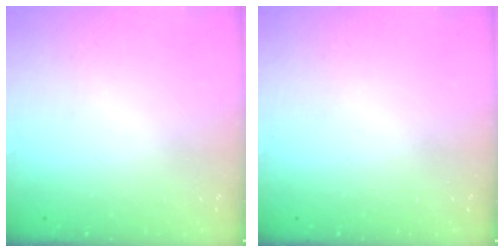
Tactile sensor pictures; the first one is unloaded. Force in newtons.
{"total": 0.0}